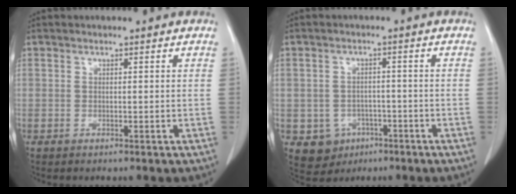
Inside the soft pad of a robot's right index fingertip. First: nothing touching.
{"total": 5.2, "force": [-2.0, 4.7, 1.0], "torque": [-0.010, 0.009, -0.019]}